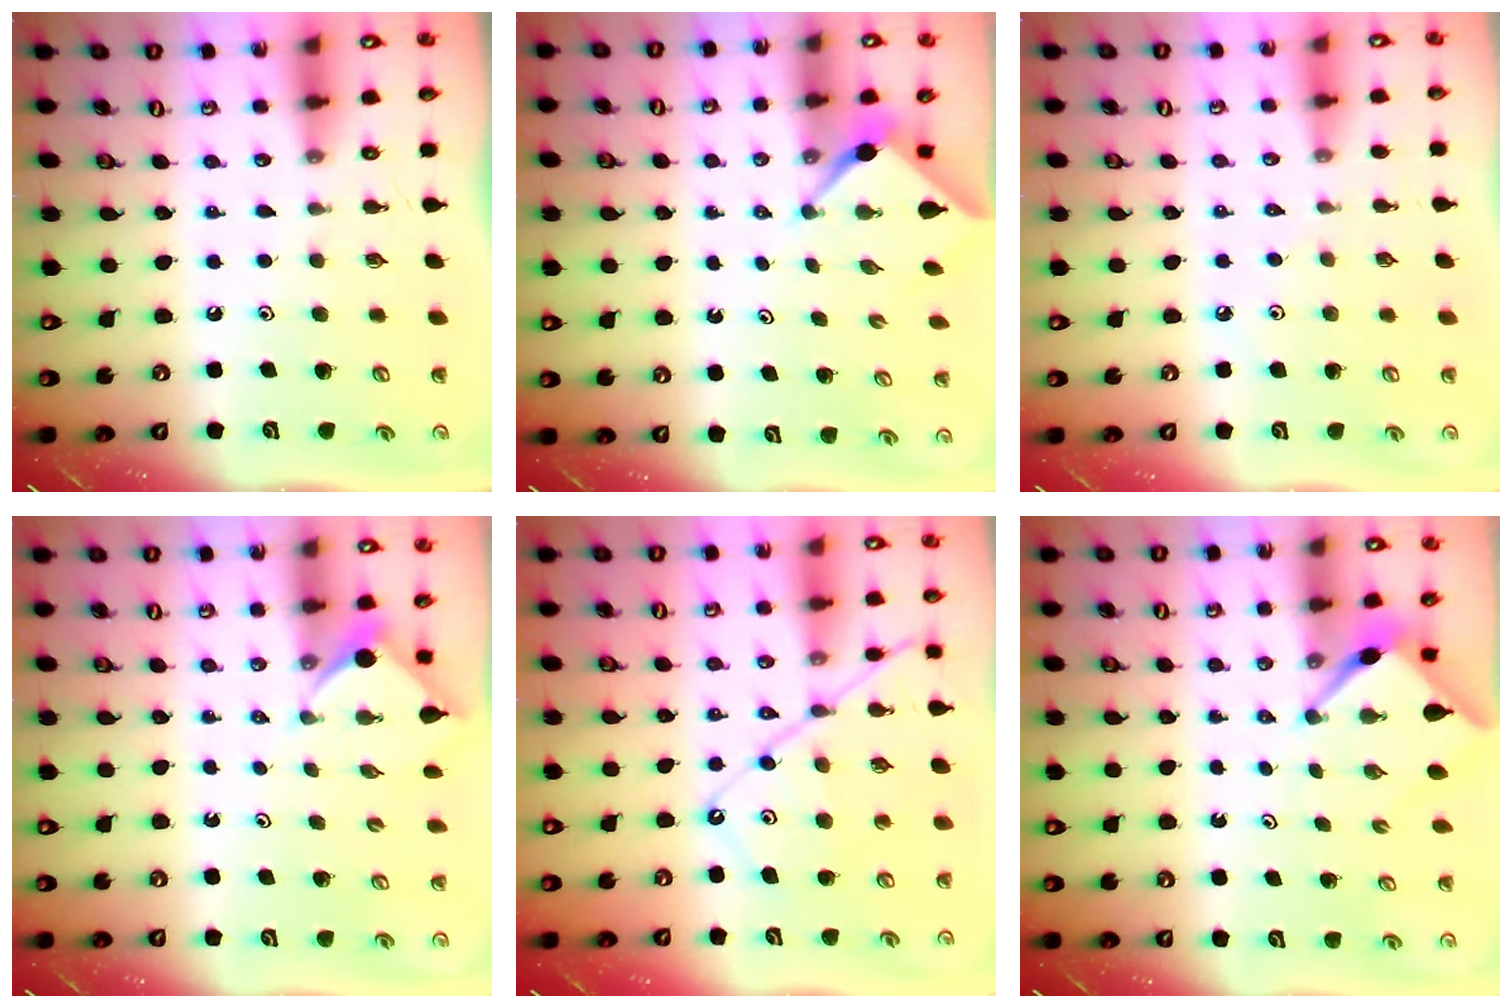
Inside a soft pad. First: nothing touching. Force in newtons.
{"total": 2.3, "press": 2.3, "slide": 0.3}
{"total": 2.0, "press": 2.0, "slide": 0.5}
{"total": 3.9, "press": 3.9, "slide": 0.5}
{"total": 11.7, "press": 11.7, "slide": 1.2}
{"total": 2.7, "press": 2.7, "slide": 0.3}